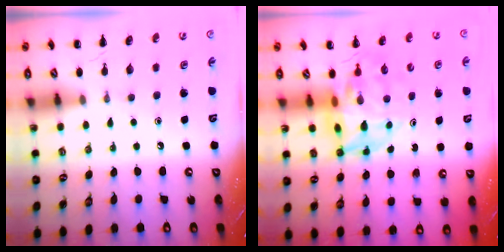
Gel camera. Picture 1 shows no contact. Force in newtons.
{"total": 11.6, "press": 11.0, "slide": 3.7}